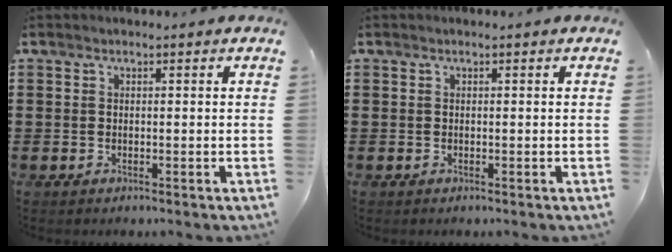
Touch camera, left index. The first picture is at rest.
{"total": 0.0}